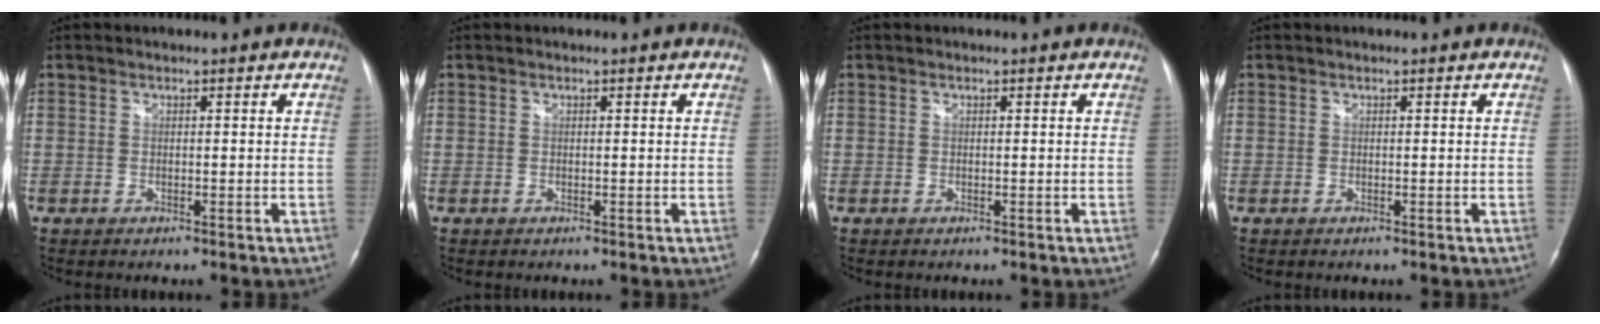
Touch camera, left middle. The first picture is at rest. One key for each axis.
{"total": 0.0}
{"total": 0.0}
{"total": 0.0}